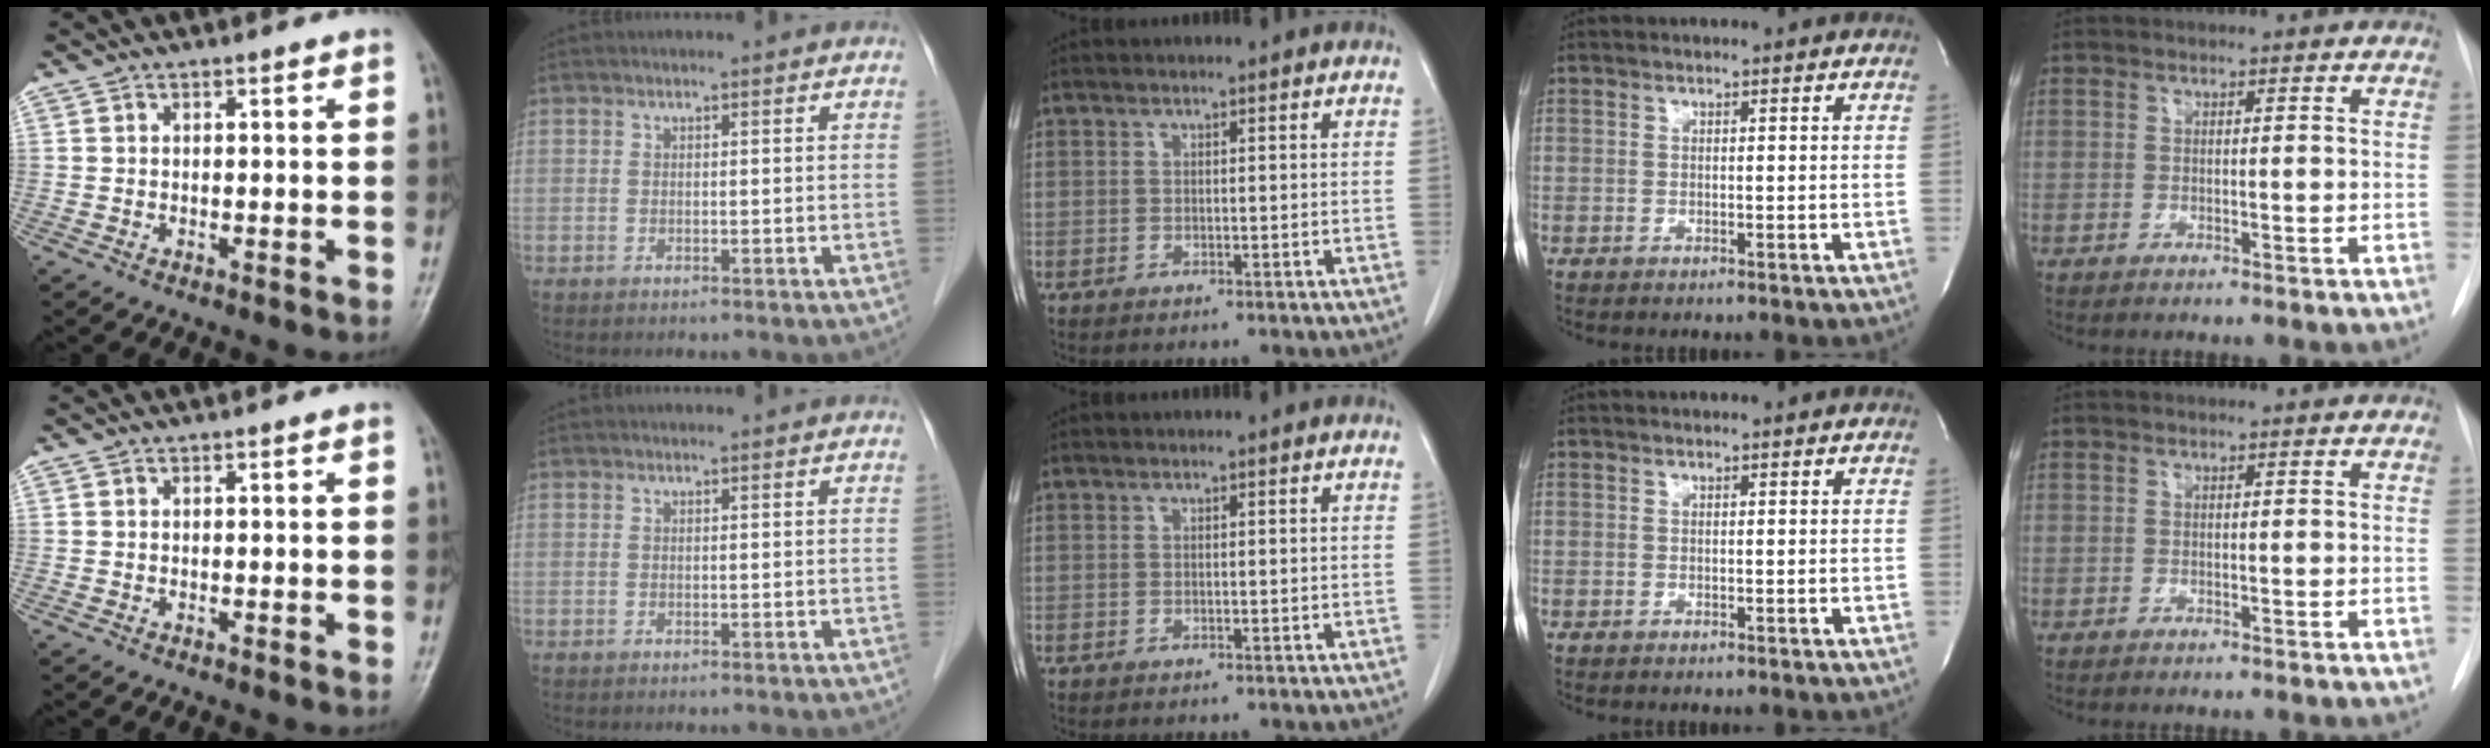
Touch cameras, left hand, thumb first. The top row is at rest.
{}